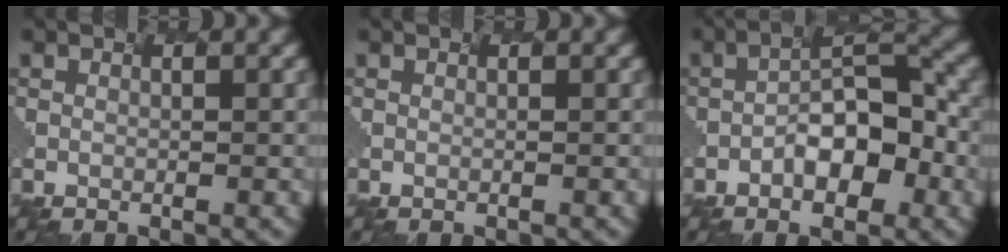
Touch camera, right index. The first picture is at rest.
{"total": 0.0}
{"total": 5.9, "force": [-2.9, 2.4, 4.5], "torque": [-0.074, 0.017, -0.050]}